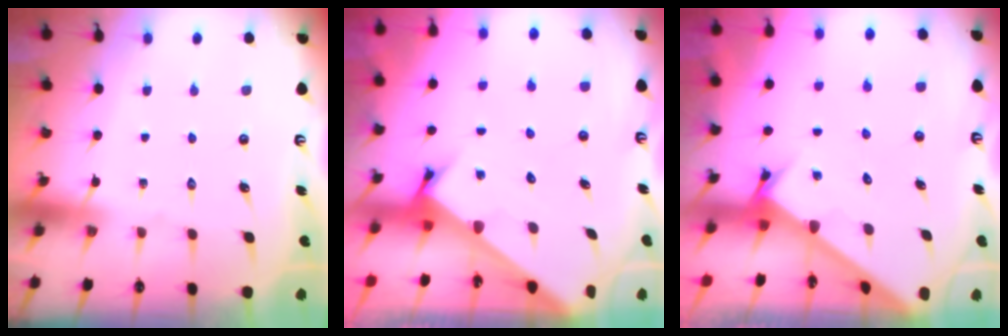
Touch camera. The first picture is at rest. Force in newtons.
{"total": 2.7, "press": 2.6, "slide": 0.3}
{"total": 2.7, "press": 2.7, "slide": 0.2}